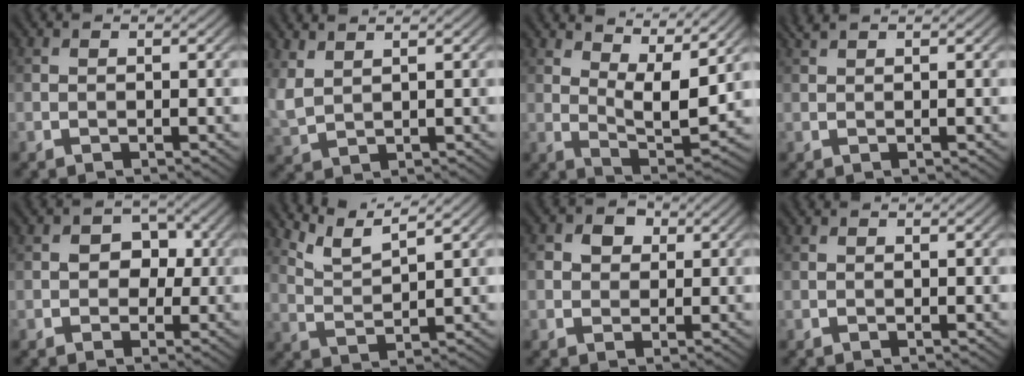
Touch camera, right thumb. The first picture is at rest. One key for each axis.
{"total": 3.7, "fx": 2.7, "fy": 1.4, "fz": 2.0, "tx": -0.066, "ty": 0.003, "tz": 0.064}
{"total": 9.4, "fx": 5.9, "fy": 3.0, "fz": 6.7, "tx": -0.124, "ty": -0.012, "tz": 0.100}
{"total": 1.1, "fx": 0.9, "fy": 0.1, "fz": 0.8, "tx": -0.020, "ty": 0.009, "tz": 0.017}
{"total": 4.0, "fx": 0.0, "fy": 3.4, "fz": 2.2, "tx": -0.026, "ty": 0.002, "tz": -0.014}
{"total": 5.4, "fx": 4.4, "fy": 0.8, "fz": 3.1, "tx": -0.071, "ty": 0.003, "tz": 0.093}
{"total": 3.5, "fx": 1.0, "fy": 2.8, "fz": 1.7, "tx": -0.037, "ty": 0.005, "tz": 0.014}
{"total": 0.0}